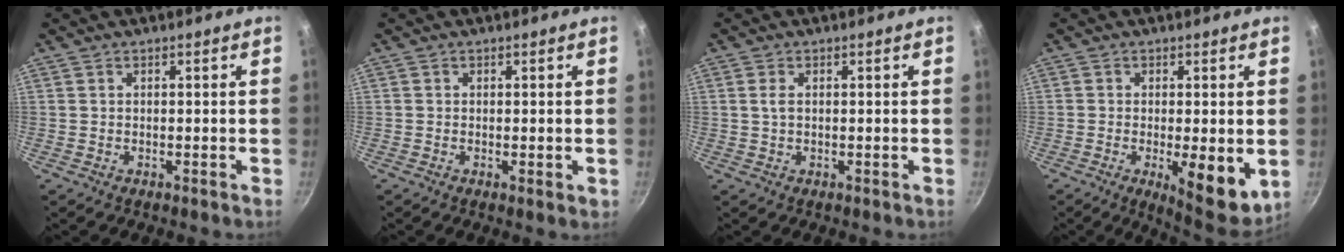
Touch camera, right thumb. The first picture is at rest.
{"total": 0.9, "force": [0.0, 0.4, 0.8], "torque": [-0.012, -0.002, -0.002]}
{"total": 1.7, "force": [0.4, 1.0, 1.4], "torque": [-0.027, 0.001, 0.006]}
{"total": 9.5, "force": [-1.7, 3.1, 8.8], "torque": [-0.107, -0.013, -0.014]}